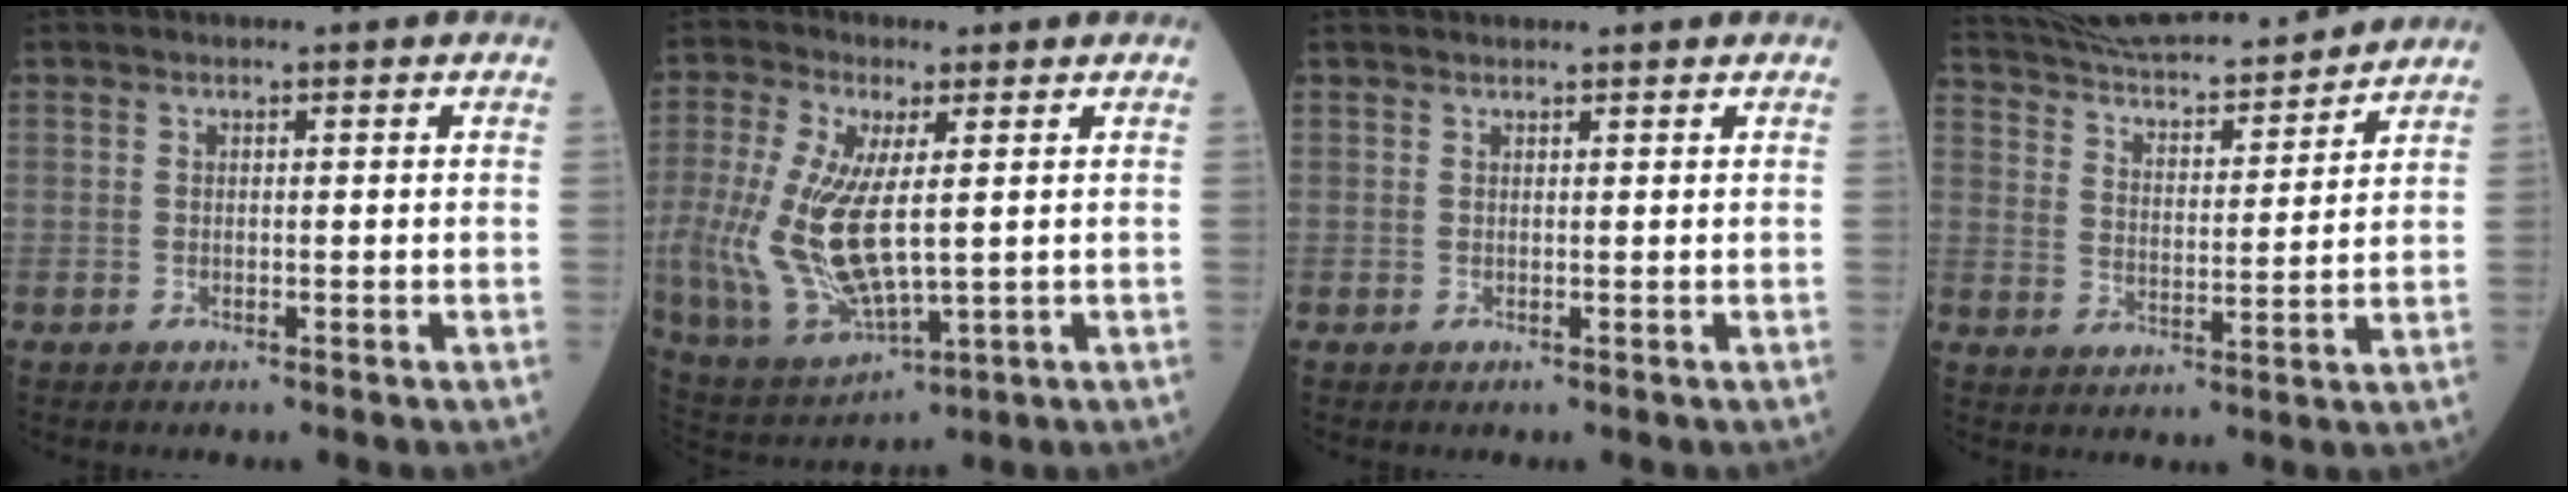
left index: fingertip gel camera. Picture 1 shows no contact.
{"total": 13.3, "force": [0.4, 4.6, 12.5], "torque": [-0.280, -0.011, 0.028]}
{"total": 2.3, "force": [2.3, 0.0, 0.5], "torque": [-0.004, 0.019, 0.030]}
{"total": 19.6, "force": [18.4, 2.4, 6.3], "torque": [-0.108, 0.012, 0.285]}